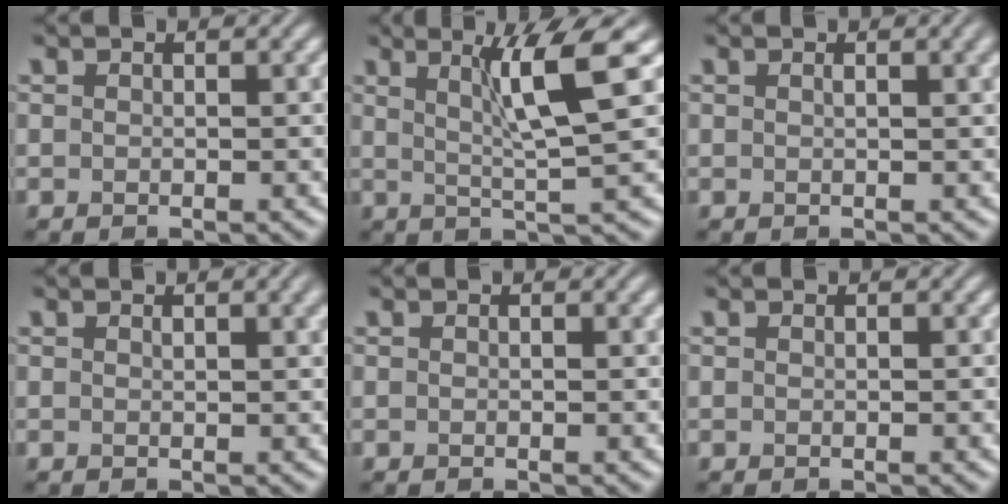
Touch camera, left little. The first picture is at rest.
{"total": 6.1, "force": [2.2, 0.5, 5.6], "torque": [-0.090, 0.004, 0.040]}
{"total": 2.5, "force": [1.0, 0.9, 2.1], "torque": [-0.016, 0.003, 0.013]}
{"total": 2.2, "force": [1.1, 0.7, 1.7], "torque": [-0.015, 0.003, 0.017]}
{"total": 0.7, "force": [0.4, 0.2, 0.6], "torque": [-0.005, 0.004, 0.005]}
{"total": 0.0}